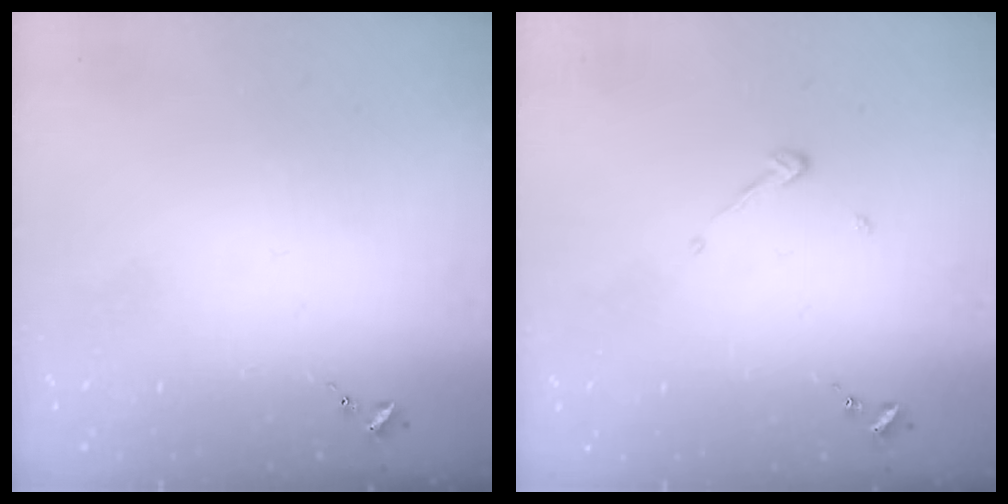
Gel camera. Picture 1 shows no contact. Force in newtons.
{"total": 3.7, "press": 3.7, "slide": 0.3}